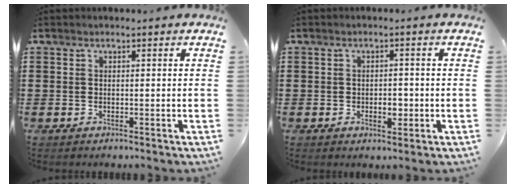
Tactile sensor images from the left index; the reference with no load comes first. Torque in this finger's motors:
{"motor_torque": [0.06, 0.04, 0.07, 0.03]}